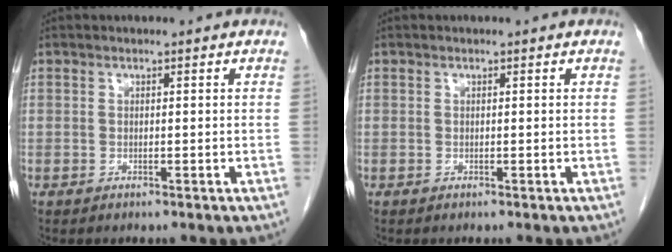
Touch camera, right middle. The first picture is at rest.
{"total": 0.0}